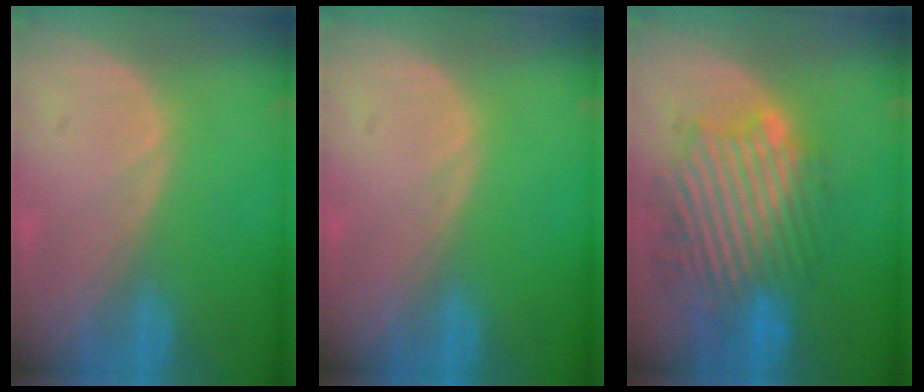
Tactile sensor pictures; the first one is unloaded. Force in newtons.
{"total": 0.0}
{"total": 11.1, "press": 10.3, "slide": 4.0}